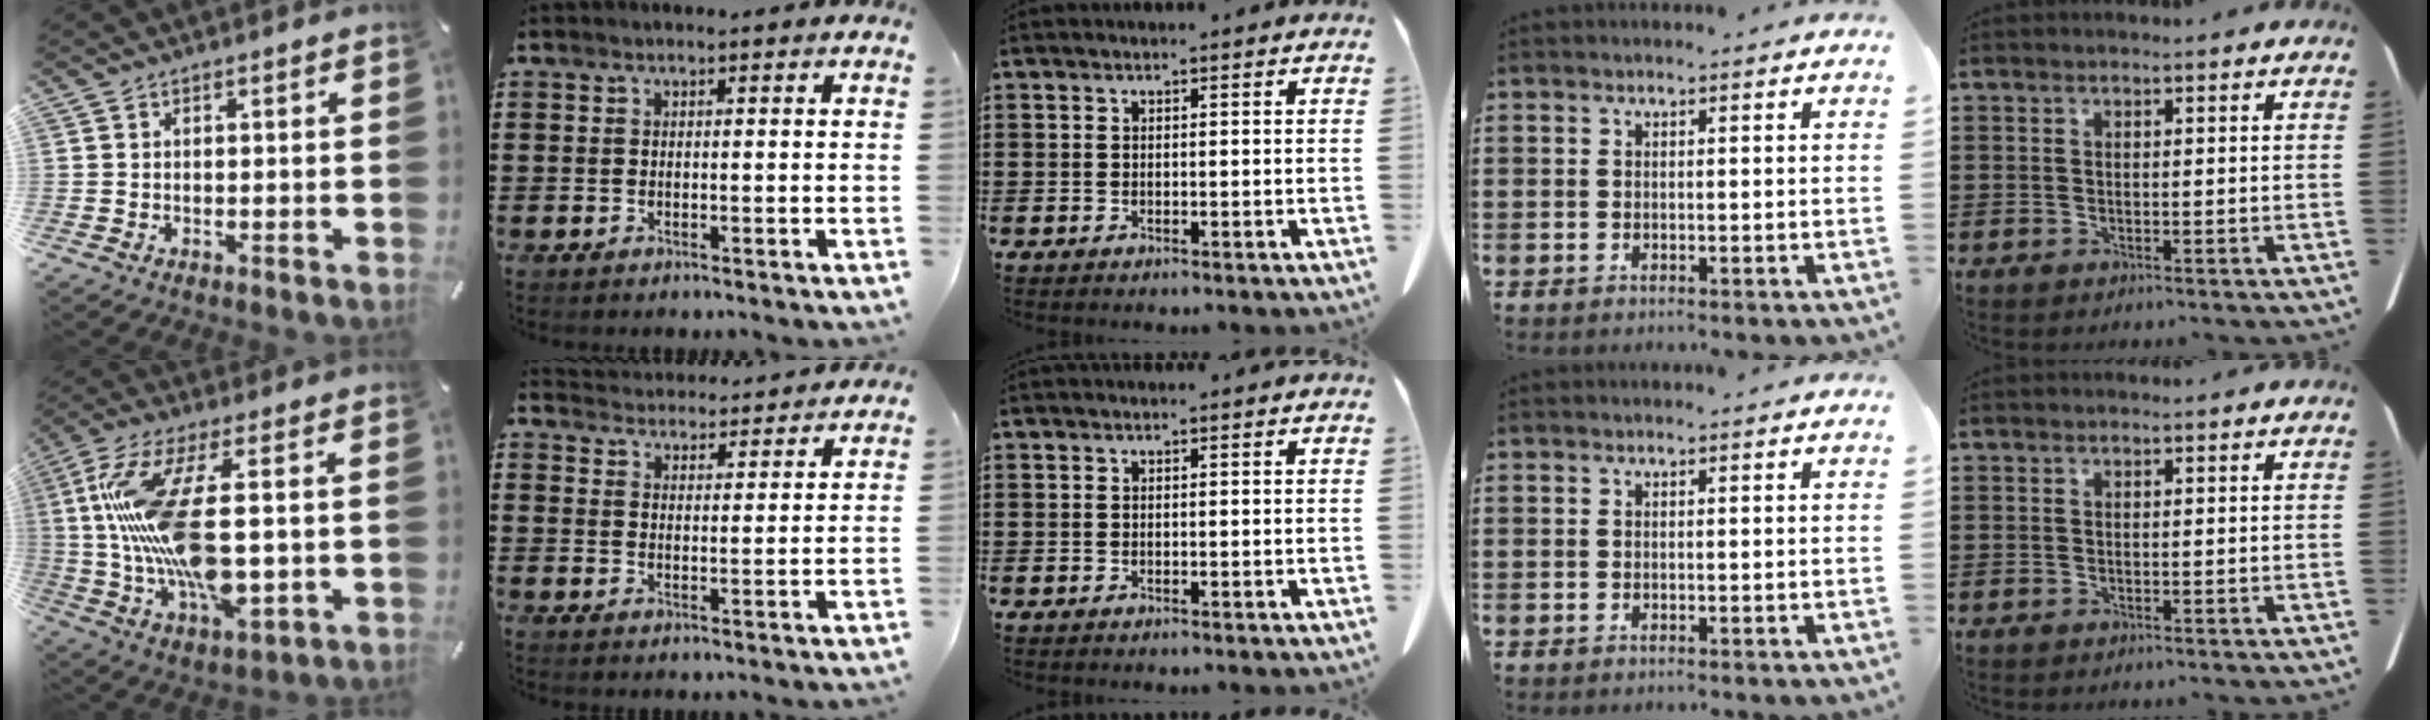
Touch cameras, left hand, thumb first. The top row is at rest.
{"thumb": {"total": 21.7, "force": [2.1, 8.5, 19.8], "torque": [-0.423, -0.022, 0.033]}, "index": {"total": 4.0, "force": [4.0, 0.0, -0.2], "torque": [-0.015, -0.025, 0.068]}}